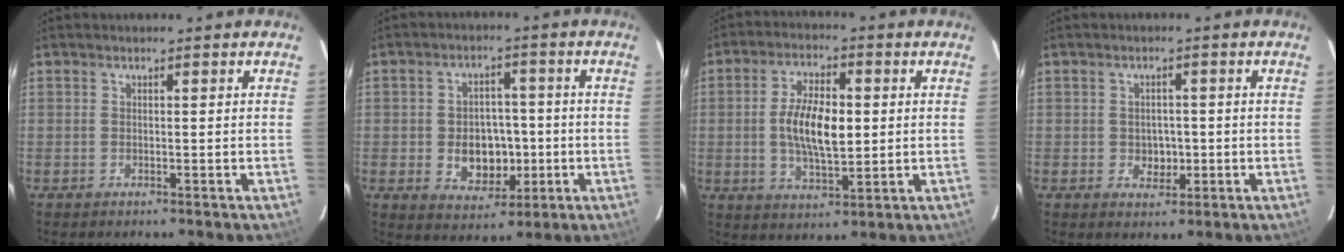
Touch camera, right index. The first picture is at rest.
{"total": 8.9, "force": [-1.7, 6.7, 5.6], "torque": [-0.112, 0.005, -0.010]}
{"total": 10.3, "force": [0.3, 4.5, 9.2], "torque": [-0.174, 0.004, 0.007]}
{"total": 3.5, "force": [-0.6, 3.0, 1.7], "torque": [-0.029, 0.005, -0.002]}